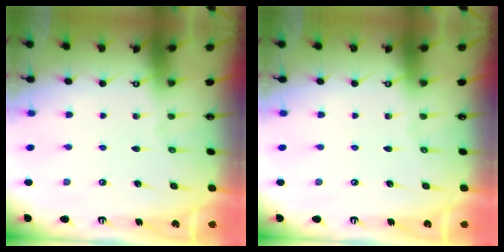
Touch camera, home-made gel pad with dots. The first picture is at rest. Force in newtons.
{"total": 0.0}